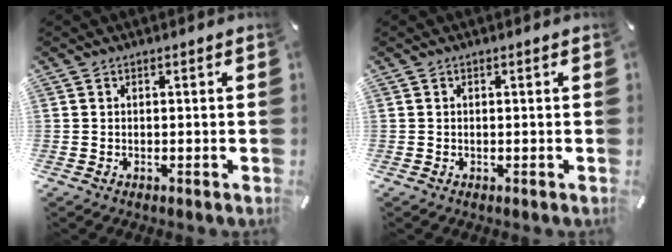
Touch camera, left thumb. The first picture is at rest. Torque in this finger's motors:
{"motor_torque": [-0.01, -0.01, -0.02, 0.15, 0.00]}